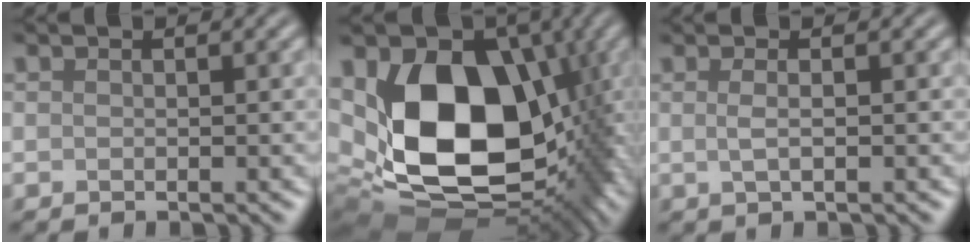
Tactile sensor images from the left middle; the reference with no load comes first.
{"total": 16.7, "force": [0.8, 11.5, 12.1], "torque": [-0.220, -0.030, 0.017]}
{"total": 1.2, "force": [0.1, 0.1, 1.2], "torque": [-0.029, -0.002, 0.003]}